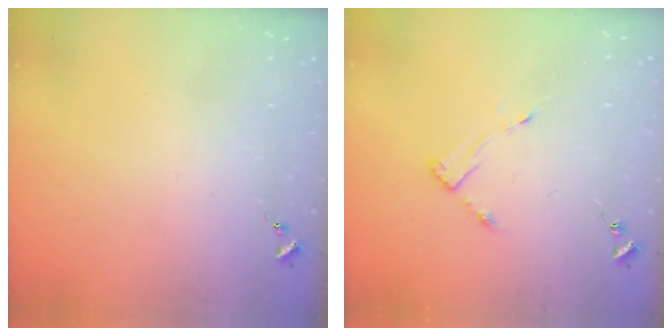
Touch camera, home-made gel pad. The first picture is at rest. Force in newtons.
{"total": 3.7, "press": 3.6, "slide": 0.4}